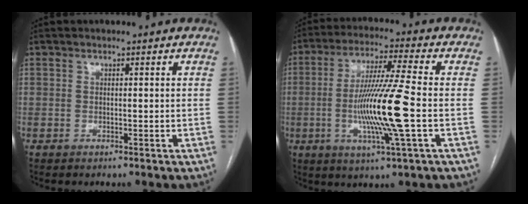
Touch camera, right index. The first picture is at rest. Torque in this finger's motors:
{"motor_torque": [1.87, -0.28, 1.05, 0.21]}